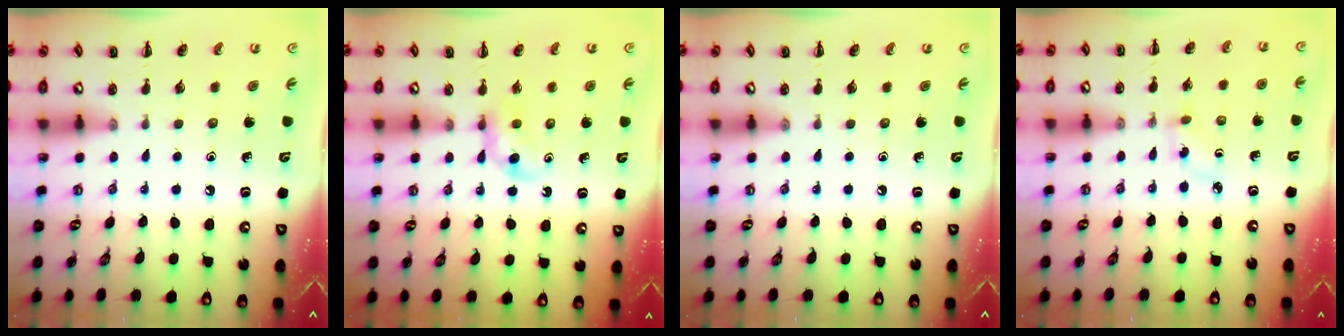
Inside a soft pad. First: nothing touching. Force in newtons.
{"total": 4.0, "press": 3.7, "slide": 1.4}
{"total": 0.0}
{"total": 2.9, "press": 2.7, "slide": 1.1}